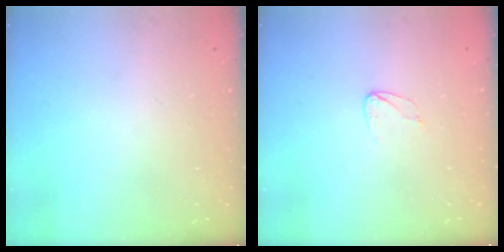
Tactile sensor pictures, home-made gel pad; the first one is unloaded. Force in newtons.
{"total": 4.1, "press": 4.1, "slide": 0.4}